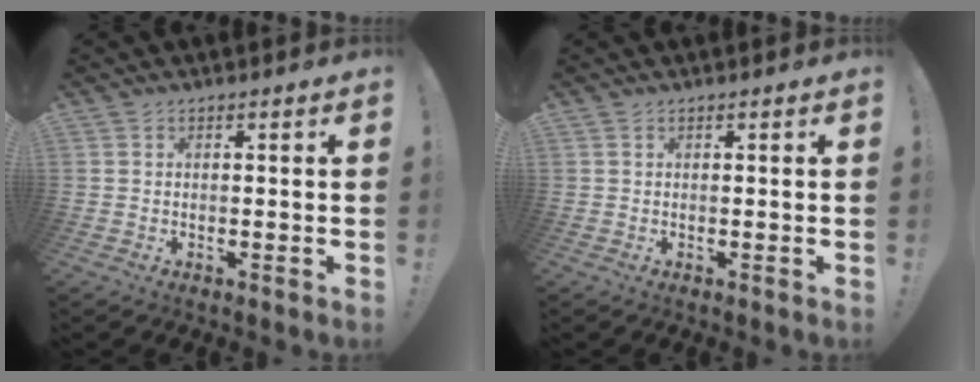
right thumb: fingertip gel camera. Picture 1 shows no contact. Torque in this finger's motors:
{"motor_torque": [0.00, 0.03, -0.23, 0.13, 0.11]}